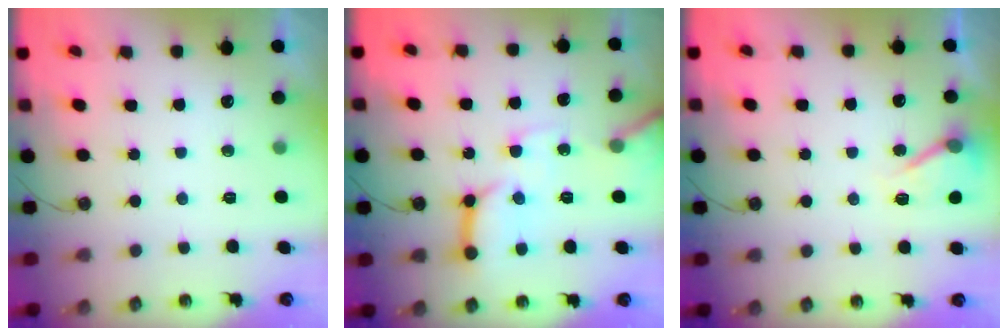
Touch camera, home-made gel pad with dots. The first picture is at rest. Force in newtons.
{"total": 14.4, "press": 14.3, "slide": 1.6}
{"total": 8.9, "press": 8.8, "slide": 1.5}